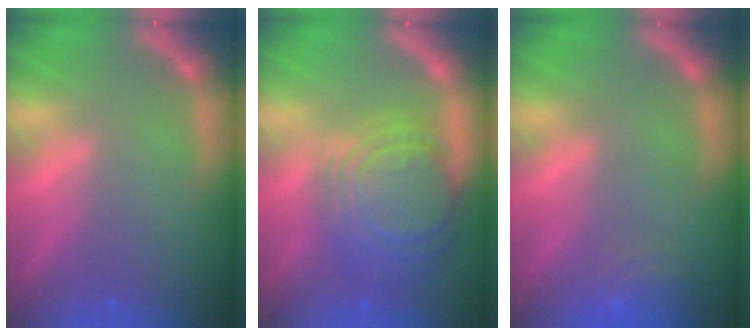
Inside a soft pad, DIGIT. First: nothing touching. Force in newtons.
{"total": 10.0}
{"total": 3.0}